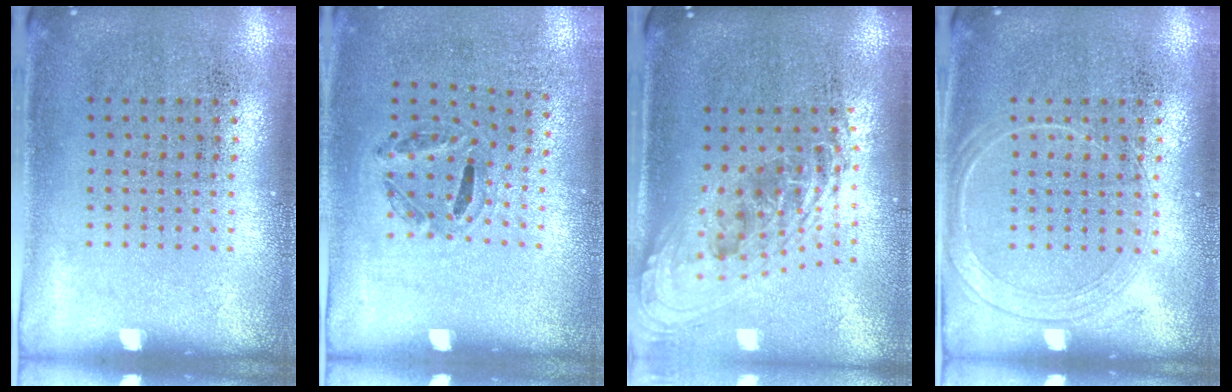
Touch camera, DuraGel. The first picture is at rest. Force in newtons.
{"total": 1.1, "press": 0.6, "slide": 0.9}
{"total": 2.3, "press": 1.6, "slide": 1.6}
{"total": 1.6, "press": 1.6, "slide": 0.2}